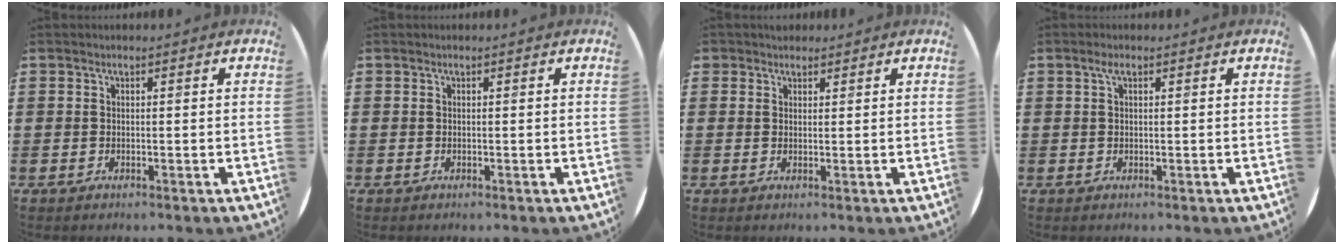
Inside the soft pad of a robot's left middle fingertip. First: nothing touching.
{"total": 0.0}
{"total": 1.6, "force": [1.4, 0.7, -0.1], "torque": [0.000, 0.006, 0.028]}
{"total": 0.7, "force": [0.4, 0.2, 0.6], "torque": [-0.012, 0.002, 0.007]}